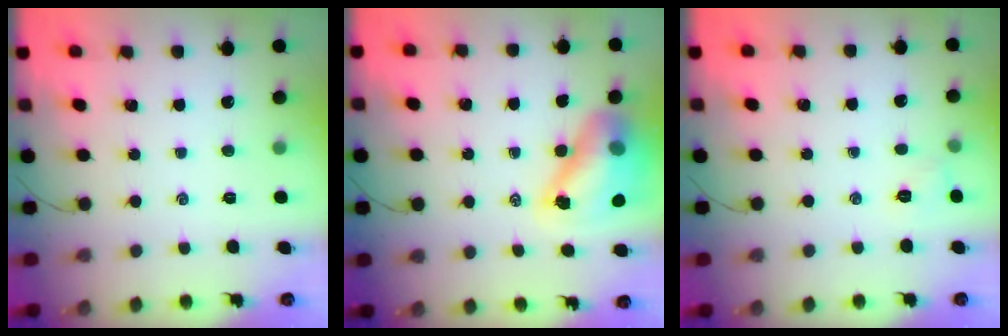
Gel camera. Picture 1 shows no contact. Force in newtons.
{"total": 14.0, "press": 13.4, "slide": 3.9}
{"total": 4.8, "press": 4.5, "slide": 1.5}